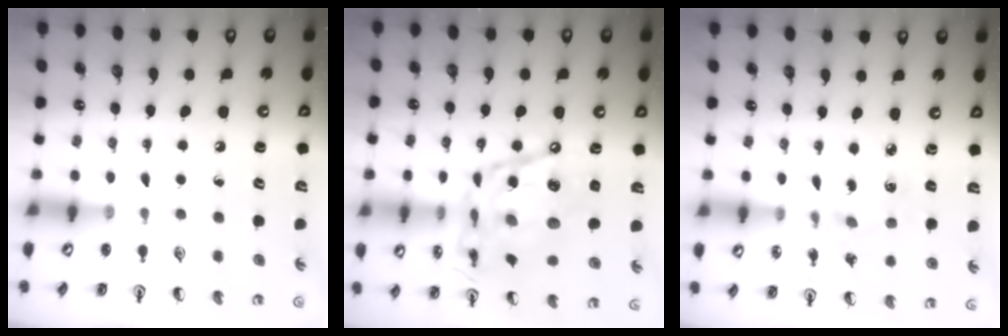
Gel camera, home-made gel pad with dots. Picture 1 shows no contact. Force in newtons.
{"total": 20.0, "press": 19.9, "slide": 1.6}
{"total": 2.4, "press": 2.4, "slide": 0.6}